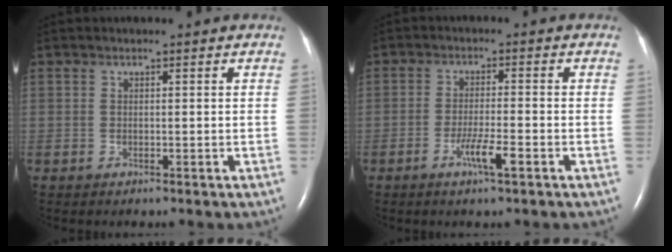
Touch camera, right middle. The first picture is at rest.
{"total": 4.1, "force": [-2.1, 0.0, 3.6], "torque": [-0.070, -0.005, -0.039]}